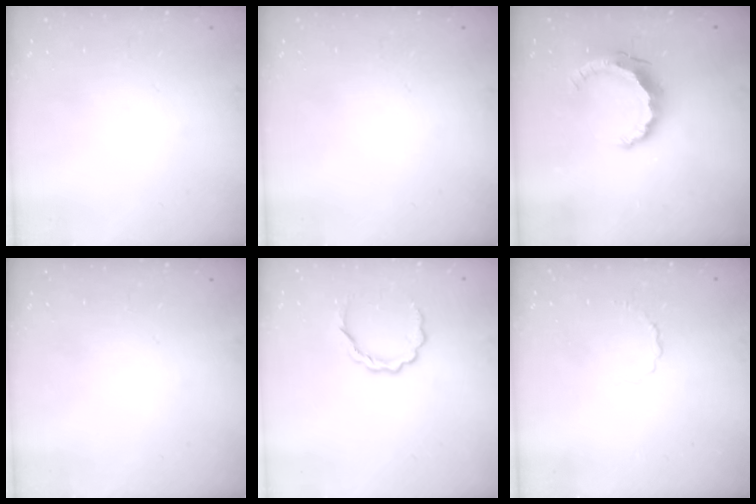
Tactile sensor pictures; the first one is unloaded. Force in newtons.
{"total": 0.0}
{"total": 7.9, "press": 7.9, "slide": 0.8}
{"total": 0.0}
{"total": 5.3, "press": 5.2, "slide": 0.2}
{"total": 2.6, "press": 2.4, "slide": 1.0}